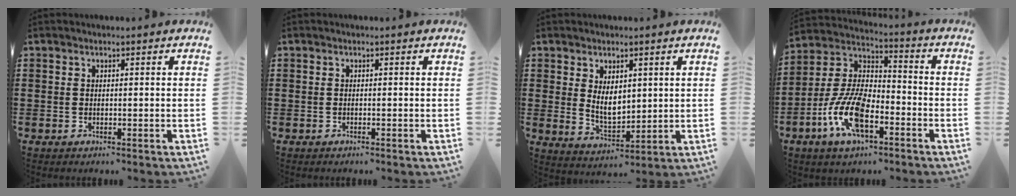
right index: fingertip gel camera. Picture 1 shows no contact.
{"total": 0.0}
{"total": 5.1, "force": [1.8, 3.2, 3.5], "torque": [-0.059, 0.001, 0.031]}
{"total": 12.1, "force": [-5.4, 5.5, 9.3], "torque": [-0.219, 0.002, -0.107]}